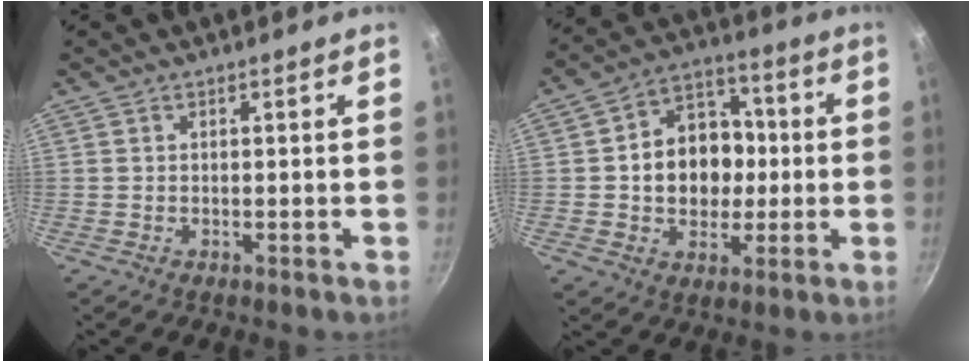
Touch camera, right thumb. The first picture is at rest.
{"total": 14.0, "force": [-0.2, 11.4, 8.3], "torque": [-0.089, 0.025, -0.009]}